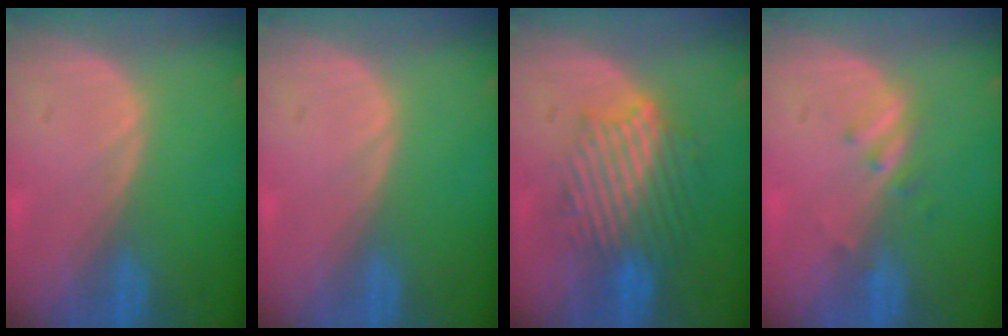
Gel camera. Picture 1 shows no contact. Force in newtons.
{"total": 0.0}
{"total": 8.9, "press": 8.6, "slide": 2.4}
{"total": 2.5, "press": 2.2, "slide": 1.2}